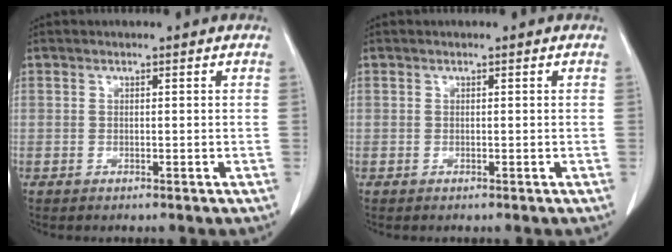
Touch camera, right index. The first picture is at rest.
{"total": 0.0}